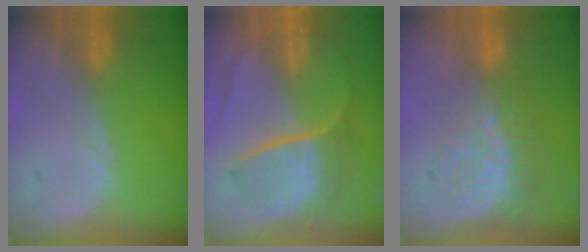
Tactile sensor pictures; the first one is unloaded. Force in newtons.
{"total": 8.9, "press": 7.6, "slide": 4.7}
{"total": 8.9, "press": 7.5, "slide": 4.9}